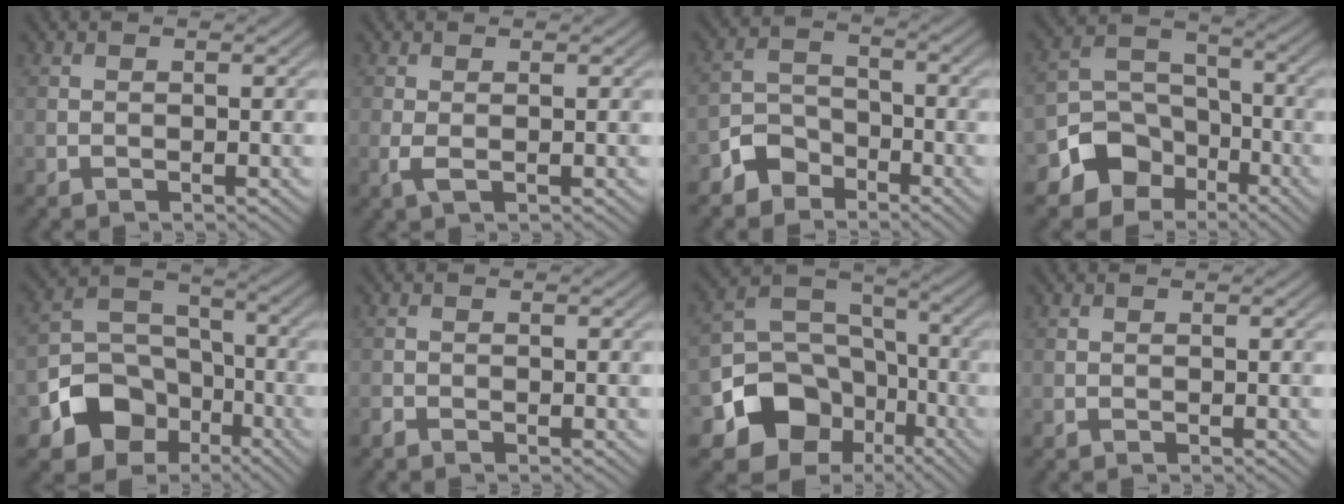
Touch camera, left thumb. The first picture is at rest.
{"total": 1.5, "force": [0.0, 0.4, 1.5], "torque": [-0.040, 0.001, -0.002]}
{"total": 4.7, "force": [-3.3, 3.1, 1.3], "torque": [-0.030, 0.004, -0.077]}
{"total": 8.5, "force": [-4.9, 6.3, 3.1], "torque": [-0.066, -0.010, -0.104]}
{"total": 10.0, "force": [-5.0, 7.5, 4.3], "torque": [-0.089, -0.016, -0.102]}
{"total": 0.7, "force": [-0.7, 0.1, 0.2], "torque": [-0.004, -0.001, -0.016]}
{"total": 11.9, "force": [-5.4, 9.1, 5.4], "torque": [-0.123, -0.026, -0.102]}
{"total": 0.0}